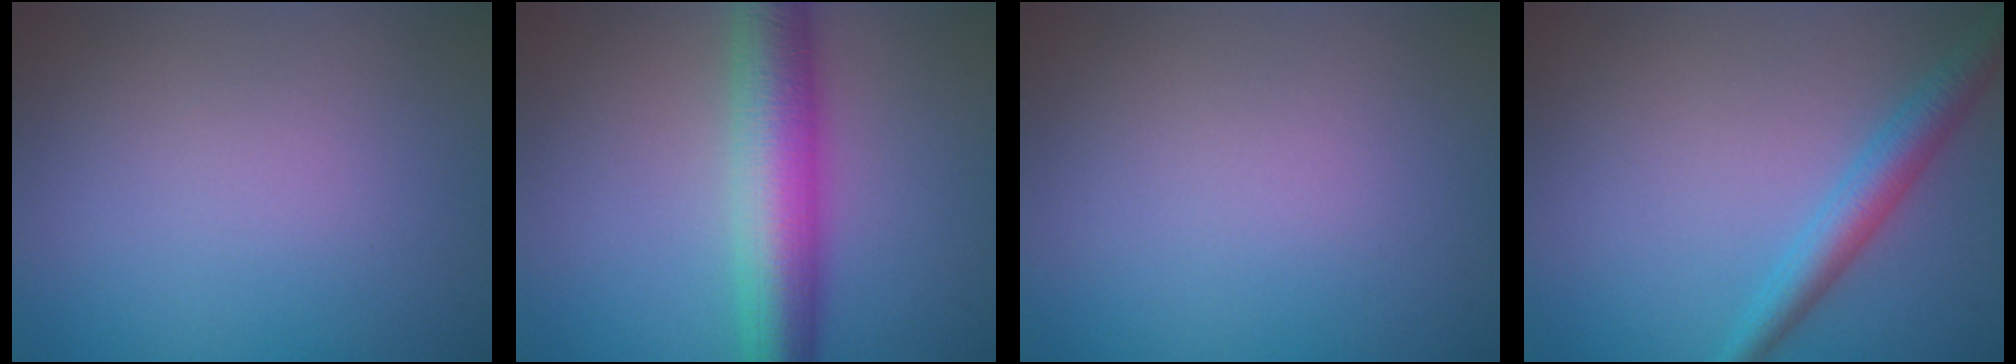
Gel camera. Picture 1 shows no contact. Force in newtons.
{"total": 7.4, "press": 7.4, "slide": 0.2}
{"total": 0.0}
{"total": 3.1, "press": 3.1, "slide": 0.1}